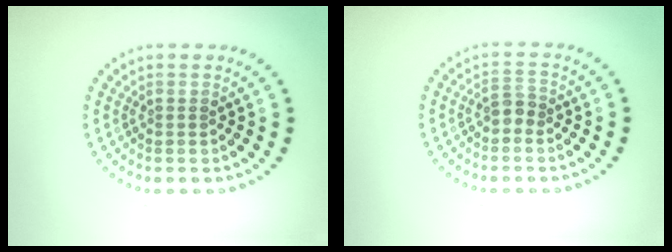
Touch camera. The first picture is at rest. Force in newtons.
{"total": 1.4, "press": 1.3, "slide": 0.7}